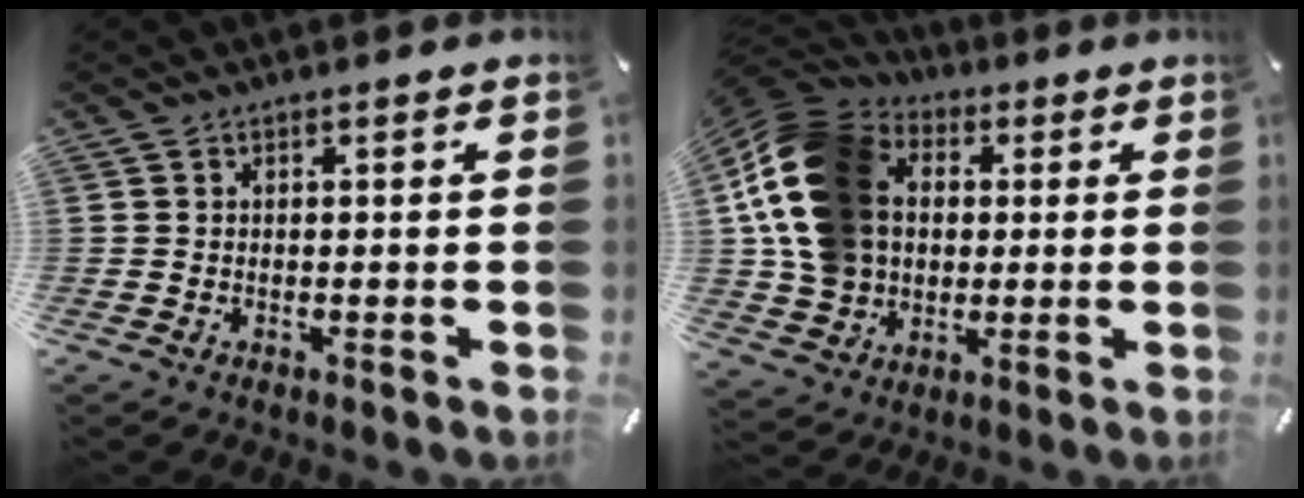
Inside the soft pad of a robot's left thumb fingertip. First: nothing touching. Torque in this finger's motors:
{"motor_torque": [2.49, 2.51, 1.70, -1.07, 0.70]}